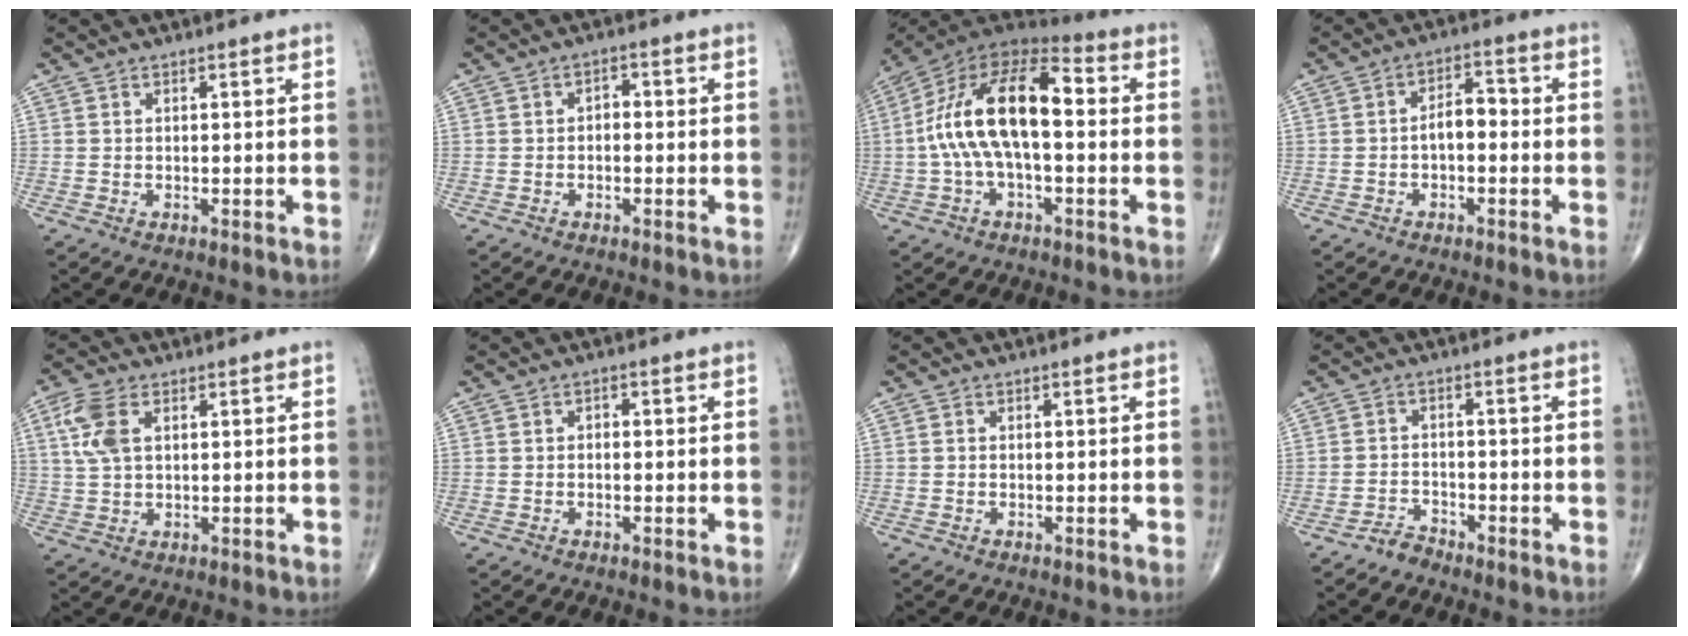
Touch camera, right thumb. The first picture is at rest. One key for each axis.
{"total": 2.1, "fx": -0.2, "fy": 1.4, "fz": 1.5, "tx": -0.014, "ty": 0.010, "tz": -0.010}
{"total": 18.6, "fx": 0.4, "fy": 8.8, "fz": 16.4, "tx": -0.302, "ty": 0.050, "tz": -0.004}
{"total": 4.8, "fx": -0.8, "fy": 2.7, "fz": 3.9, "tx": -0.050, "ty": 0.025, "tz": -0.020}
{"total": 6.7, "fx": 2.2, "fy": 3.7, "fz": 5.2, "tx": -0.125, "ty": 0.007, "tz": 0.047}
{"total": 1.0, "fx": 0.0, "fy": 0.7, "fz": 0.7, "tx": -0.007, "ty": 0.006, "tz": -0.004}
{"total": 0.0}
{"total": 2.3, "fx": -2.2, "fy": 0.7, "fz": -0.3, "tx": 0.014, "ty": 0.006, "tz": -0.043}